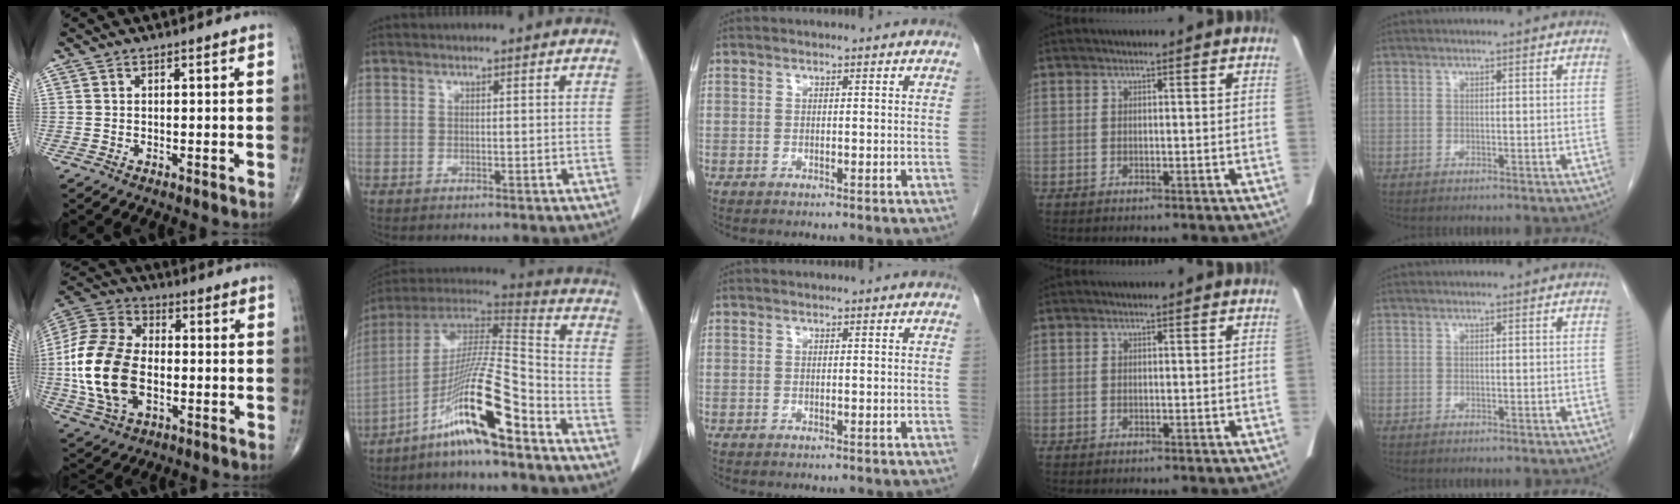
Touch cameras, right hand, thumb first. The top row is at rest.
{"thumb": {"total": 19.1, "force": [-2.4, 11.7, 14.9], "torque": [-0.311, 0.011, -0.043]}, "index": {"total": 16.2, "force": [-9.4, 0.4, 13.2], "torque": [-0.253, -0.002, -0.174]}}